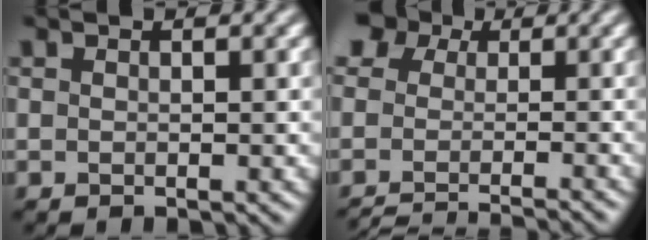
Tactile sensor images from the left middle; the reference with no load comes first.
{"total": 6.8, "force": [-3.6, 4.3, 3.8], "torque": [-0.034, -0.012, -0.055]}